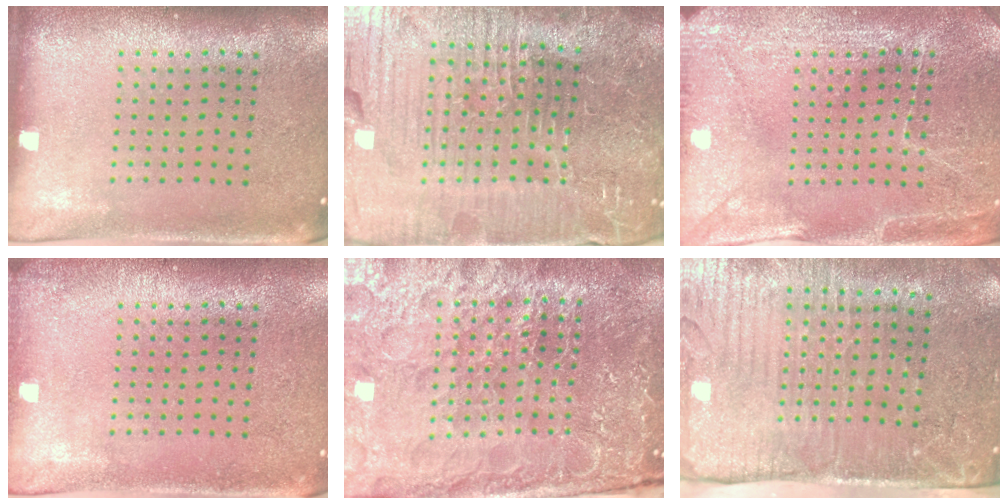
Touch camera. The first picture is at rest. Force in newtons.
{"total": 7.4, "press": 6.6, "slide": 3.3}
{"total": 2.9, "press": 2.9, "slide": 0.2}
{"total": 0.9, "press": 0.9, "slide": 0.1}
{"total": 6.0, "press": 5.3, "slide": 2.7}
{"total": 4.3, "press": 3.6, "slide": 2.3}